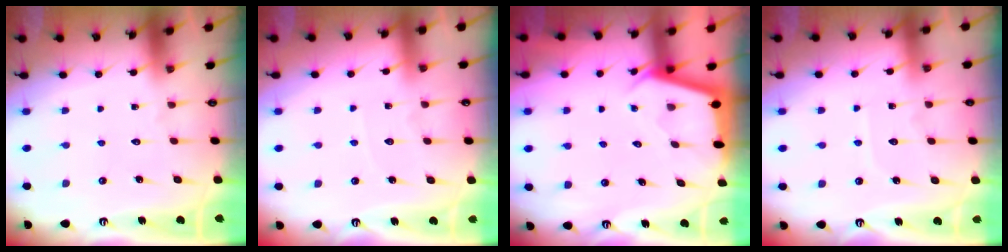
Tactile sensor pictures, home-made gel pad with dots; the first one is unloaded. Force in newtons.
{"total": 2.9, "press": 2.9, "slide": 0.4}
{"total": 2.6, "press": 2.6, "slide": 0.2}
{"total": 5.6, "press": 5.6, "slide": 0.6}